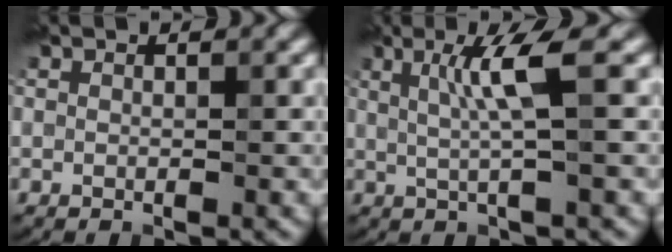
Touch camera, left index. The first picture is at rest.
{"total": 3.1, "force": [-0.1, -0.3, 3.1], "torque": [-0.067, 0.001, 0.011]}